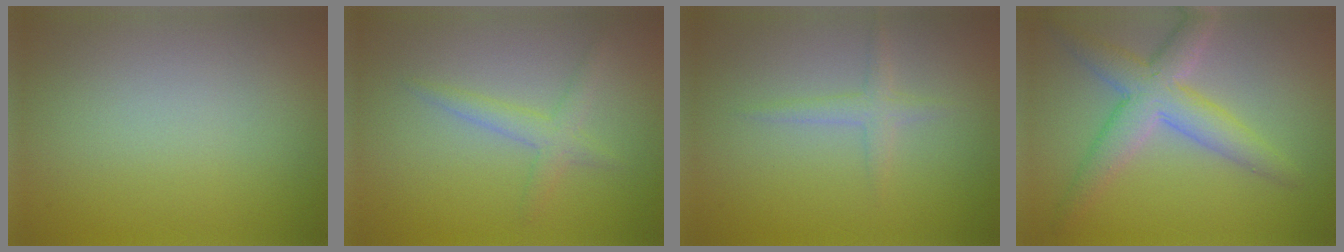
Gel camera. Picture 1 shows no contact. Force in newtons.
{"total": 2.0, "press": 1.9, "slide": 0.2}
{"total": 1.3, "press": 1.3, "slide": 0.1}
{"total": 5.0, "press": 5.0, "slide": 0.2}